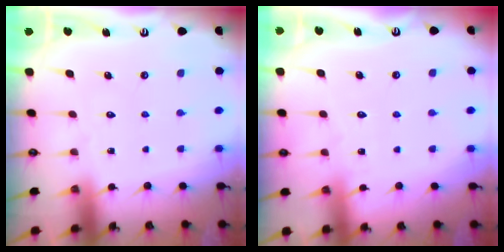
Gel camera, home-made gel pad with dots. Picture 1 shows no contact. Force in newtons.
{"total": 3.3, "press": 3.3, "slide": 0.3}